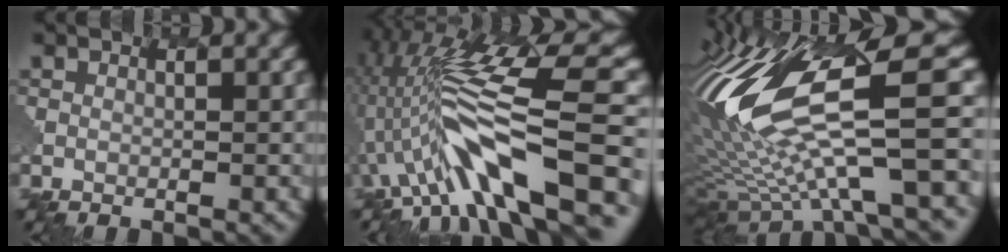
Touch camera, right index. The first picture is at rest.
{"total": 9.3, "force": [-2.5, 2.6, 8.6], "torque": [-0.186, 0.046, -0.072]}
{"total": 11.8, "force": [2.9, 3.0, 11.0], "torque": [-0.259, 0.035, 0.025]}